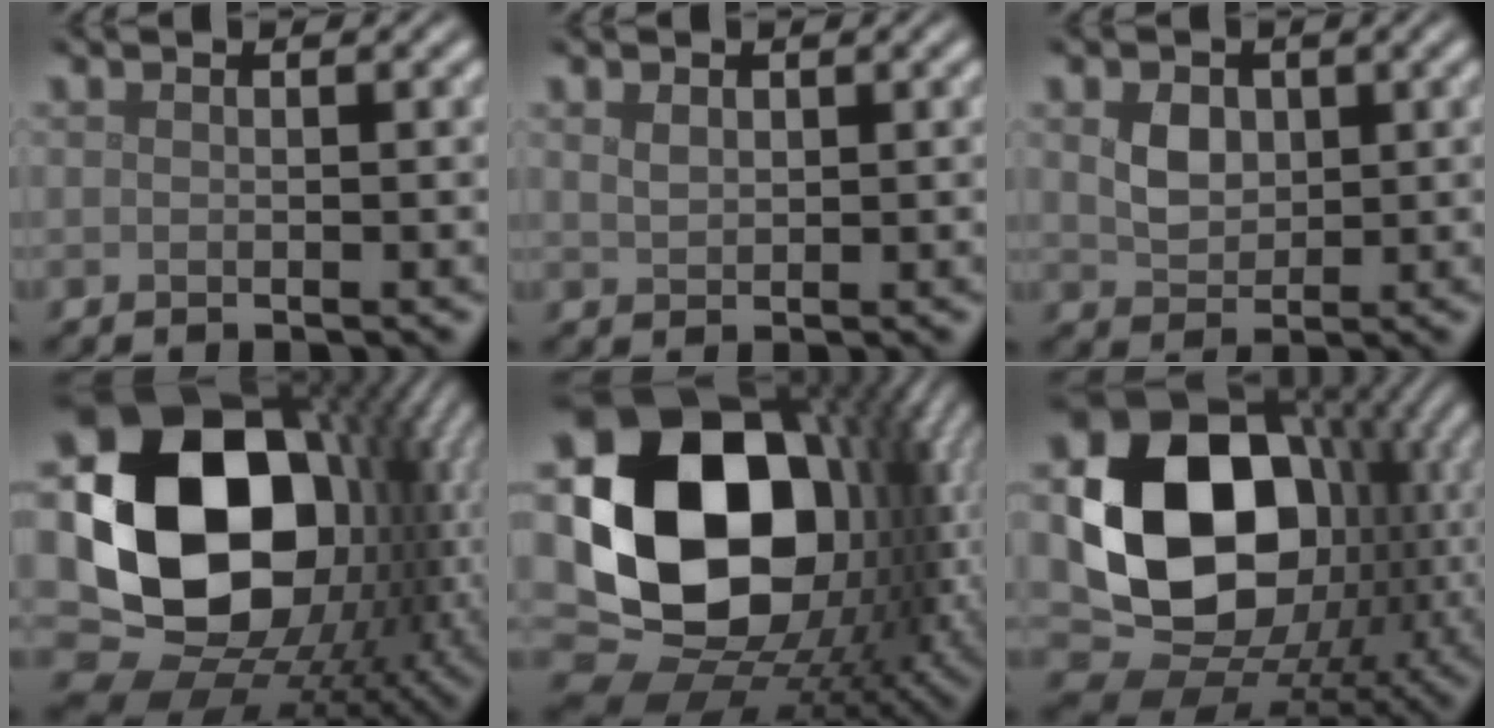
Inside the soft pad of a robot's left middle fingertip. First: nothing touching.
{"total": 1.2, "force": [0.7, 0.7, 0.7], "torque": [-0.016, 0.000, 0.016]}
{"total": 2.6, "force": [0.8, 2.0, 1.5], "torque": [-0.032, -0.001, 0.015]}
{"total": 19.9, "force": [0.7, 14.8, 13.2], "torque": [-0.260, -0.006, 0.031]}
{"total": 19.6, "force": [1.0, 14.2, 13.5], "torque": [-0.269, -0.006, 0.035]}
{"total": 16.6, "force": [0.7, 13.2, 9.9], "torque": [-0.159, -0.017, 0.005]}